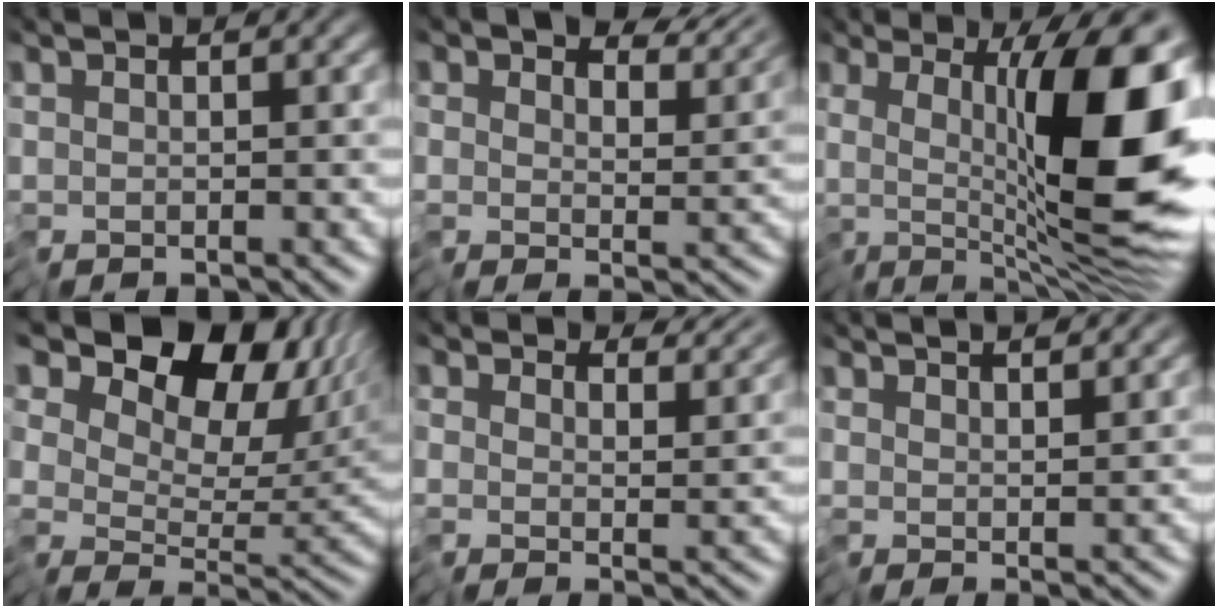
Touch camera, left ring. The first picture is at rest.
{"total": 5.8, "force": [4.9, 2.0, 2.3], "torque": [-0.042, 0.007, 0.082]}
{"total": 13.2, "force": [0.8, 3.4, 12.7], "torque": [-0.172, 0.010, 0.006]}
{"total": 12.5, "force": [7.3, 7.4, 7.1], "torque": [-0.102, 0.020, 0.112]}
{"total": 3.5, "force": [3.4, 0.5, 0.1], "torque": [-0.007, 0.007, 0.050]}
{"total": 2.7, "force": [2.5, -0.4, 0.7], "torque": [-0.013, 0.019, 0.037]}